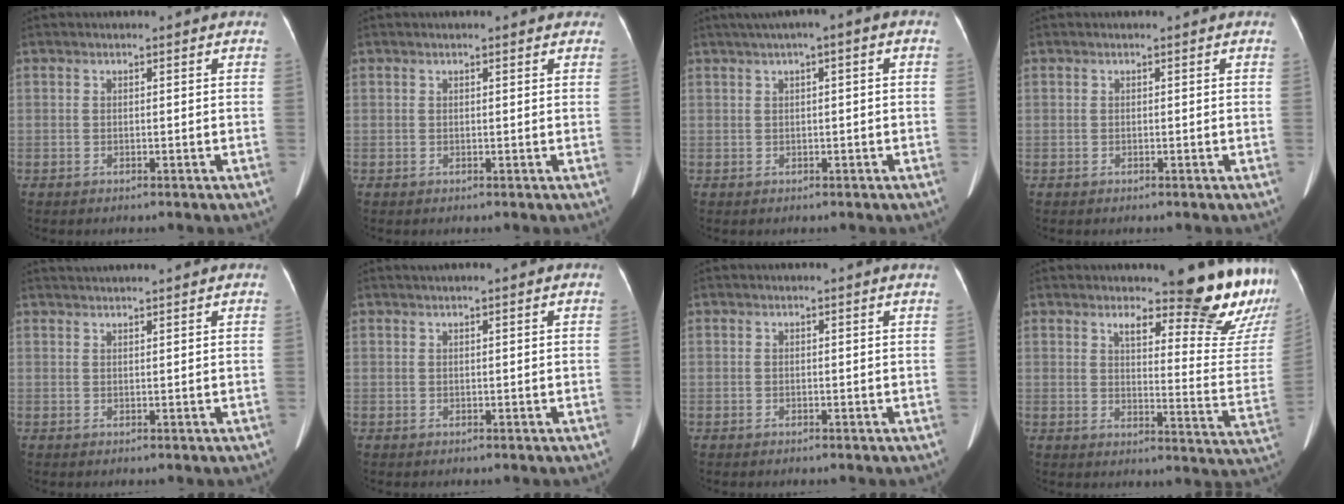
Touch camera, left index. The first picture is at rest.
{"total": 2.5, "force": [2.1, 0.6, 1.3], "torque": [-0.013, 0.014, 0.020]}
{"total": 4.3, "force": [1.8, 0.6, 3.9], "torque": [-0.059, 0.024, 0.025]}
{"total": 0.0}
{"total": 6.0, "force": [5.6, -0.7, 2.0], "torque": [-0.026, 0.033, 0.076]}
{"total": 3.3, "force": [2.8, -0.2, 1.8], "torque": [-0.020, 0.029, 0.042]}
{"total": 1.0, "force": [1.0, -0.2, 0.3], "torque": [-0.016, -0.004, 0.011]}
{"total": 16.8, "force": [14.4, 1.6, 8.4], "torque": [-0.098, -0.095, 0.161]}